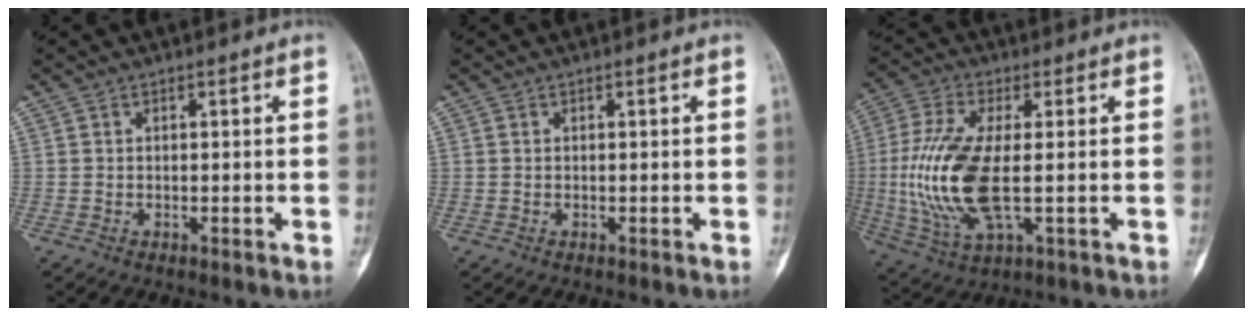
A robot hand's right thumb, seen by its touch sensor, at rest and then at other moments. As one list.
[{"total": 0.0}, {"total": 15.7, "force": [-1.0, 5.9, 14.4], "torque": [-0.327, -0.006, -0.015]}]